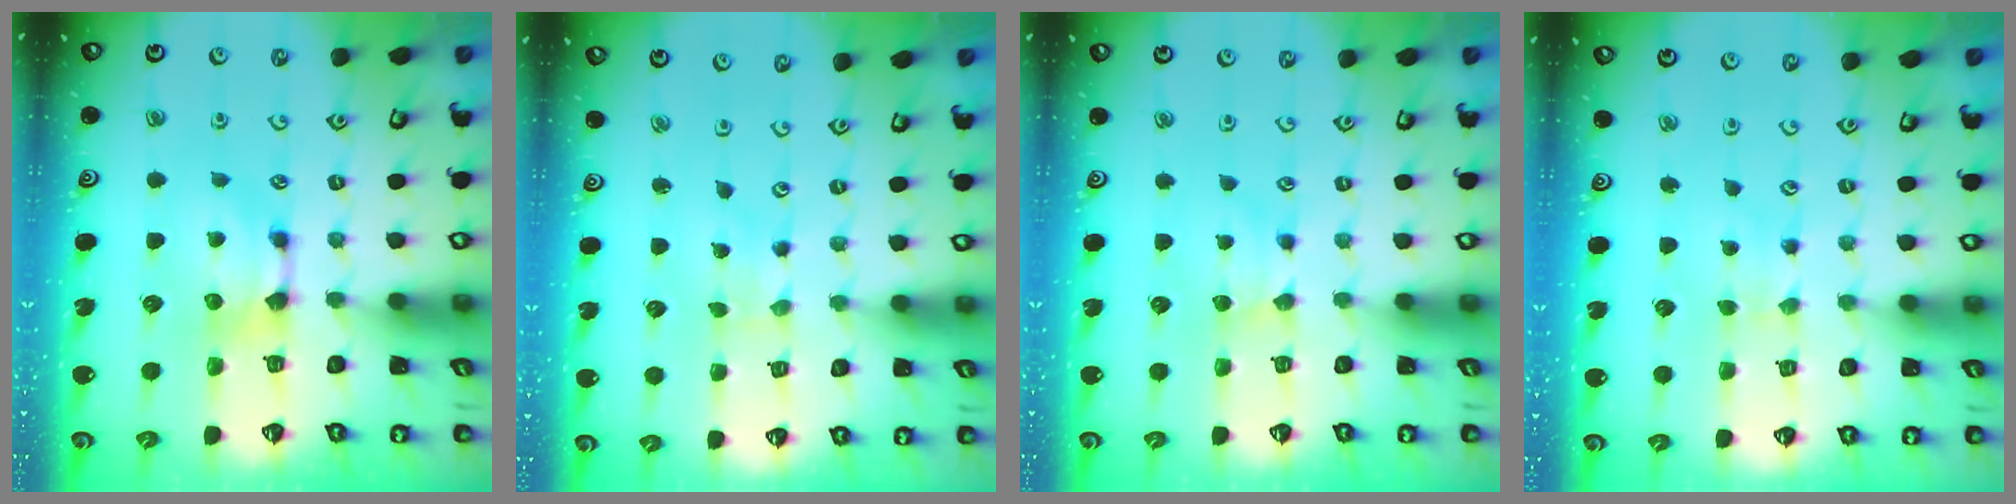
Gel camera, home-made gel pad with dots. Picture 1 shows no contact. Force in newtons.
{"total": 4.1, "press": 4.1, "slide": 0.2}
{"total": 1.8, "press": 1.8, "slide": 0.4}
{"total": 2.0, "press": 2.0, "slide": 0.1}